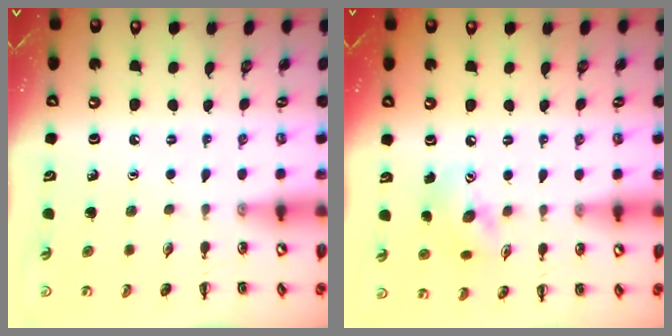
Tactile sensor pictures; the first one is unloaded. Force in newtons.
{"total": 11.0, "press": 10.9, "slide": 1.5}